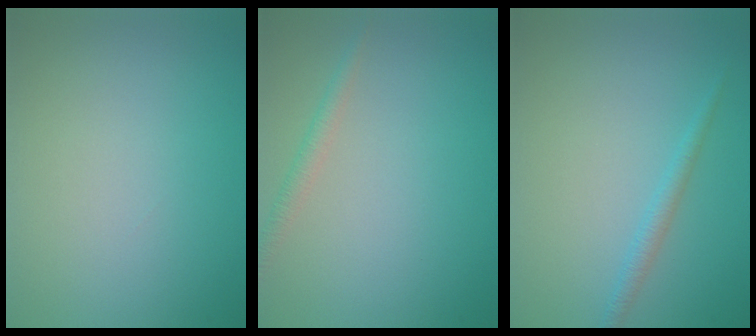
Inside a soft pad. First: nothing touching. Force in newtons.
{"total": 1.5, "press": 1.5, "slide": 0.0}
{"total": 1.3, "press": 1.3, "slide": 0.1}